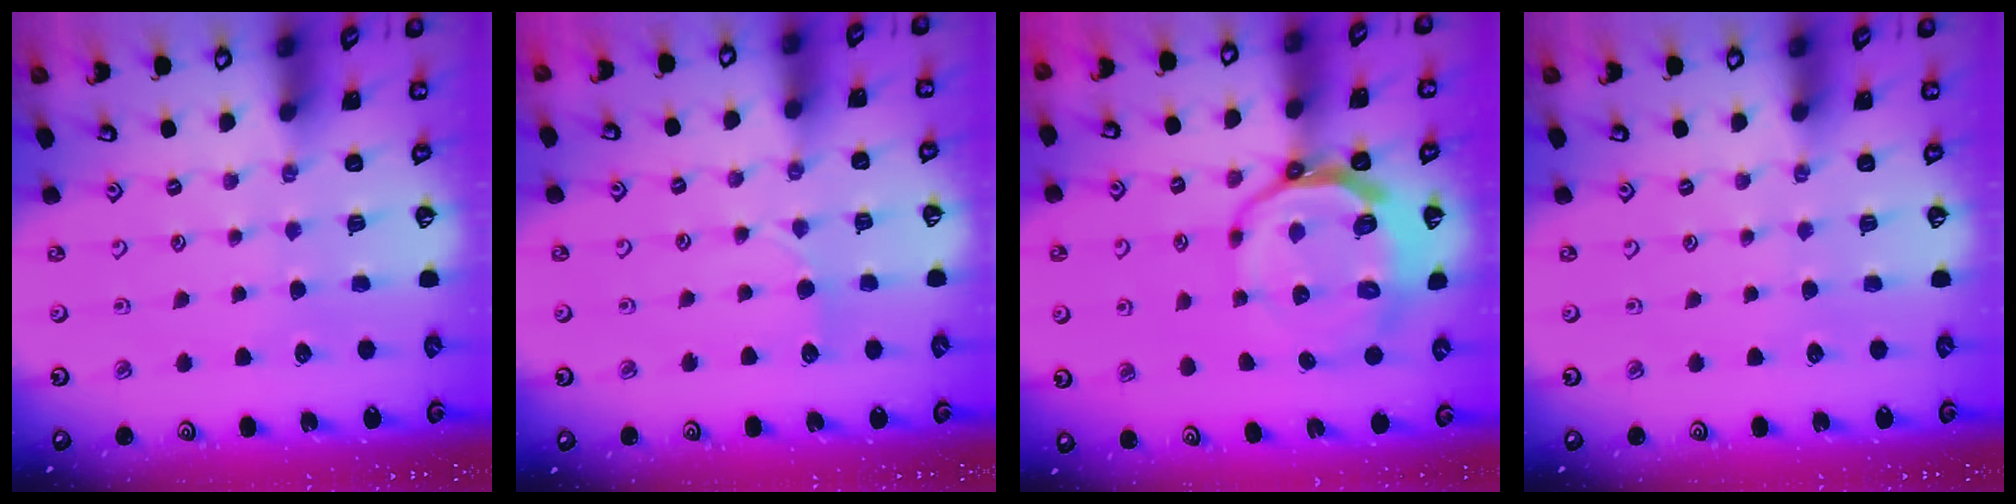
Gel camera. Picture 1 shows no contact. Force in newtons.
{"total": 4.5, "press": 4.4, "slide": 0.5}
{"total": 11.9, "press": 11.4, "slide": 3.3}
{"total": 0.0}